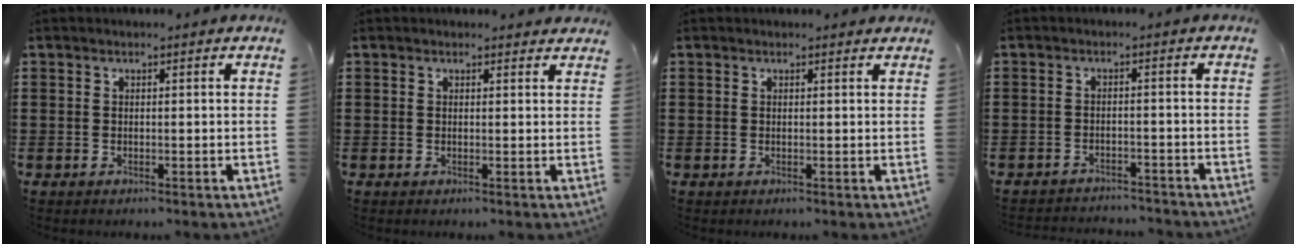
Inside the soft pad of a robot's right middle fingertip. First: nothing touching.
{"total": 0.7, "force": [0.6, 0.4, 0.3], "torque": [0.001, 0.000, 0.009]}
{"total": 0.0}
{"total": 2.5, "force": [-2.5, 0.1, -0.1], "torque": [-0.007, -0.002, -0.052]}